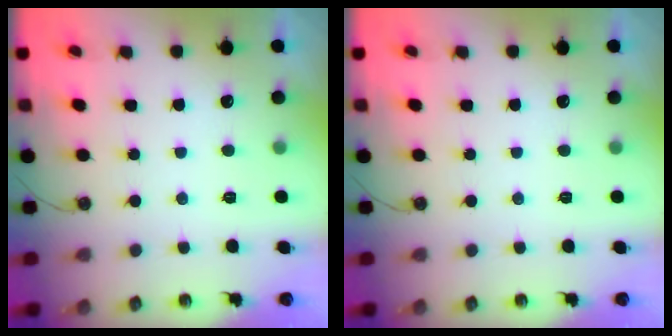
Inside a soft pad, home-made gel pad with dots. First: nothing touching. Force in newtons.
{"total": 0.0}